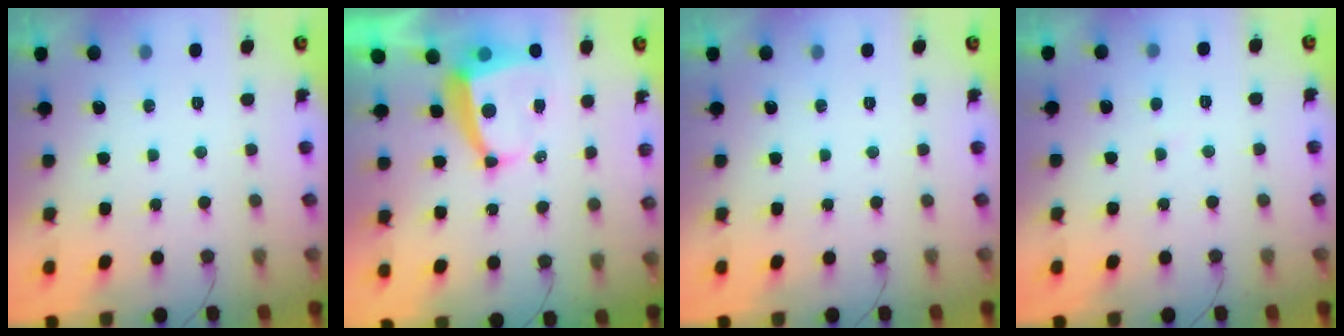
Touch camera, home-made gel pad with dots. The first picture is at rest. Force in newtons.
{"total": 6.1, "press": 6.0, "slide": 1.2}
{"total": 0.0}
{"total": 1.7, "press": 1.7, "slide": 0.2}